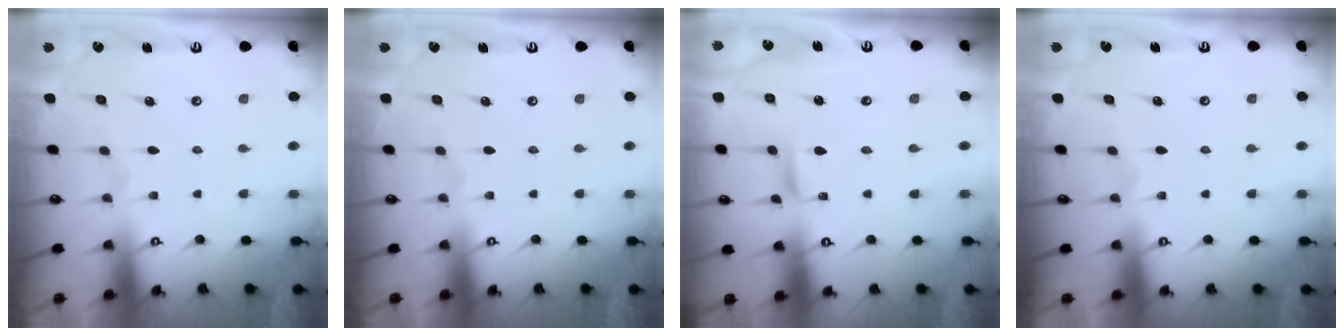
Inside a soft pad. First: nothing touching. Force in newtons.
{"total": 0.0}
{"total": 1.7, "press": 1.7, "slide": 0.1}
{"total": 0.0}